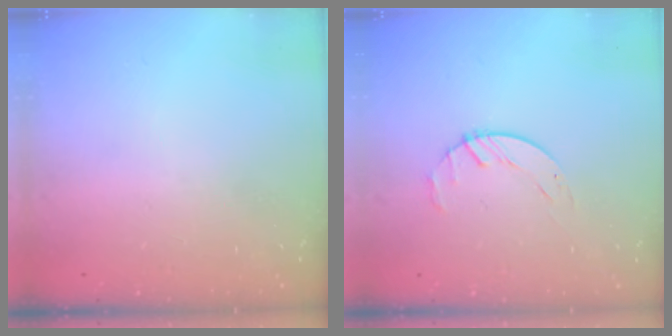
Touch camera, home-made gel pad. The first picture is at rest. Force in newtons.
{"total": 1.6, "press": 1.6, "slide": 0.3}